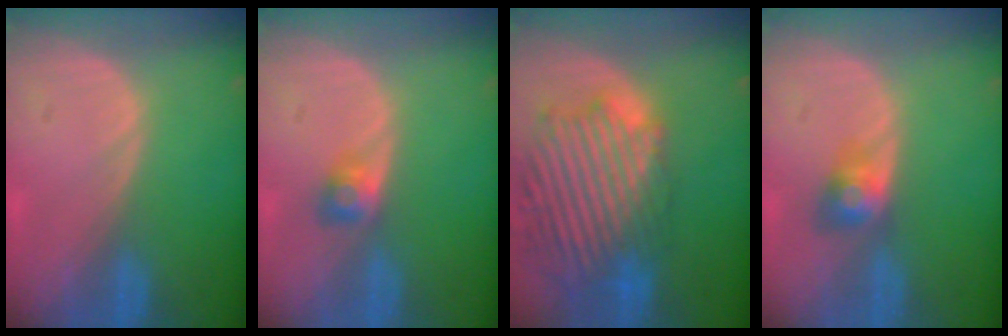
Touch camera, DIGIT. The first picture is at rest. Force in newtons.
{"total": 2.5, "press": 2.4, "slide": 0.8}
{"total": 14.1, "press": 12.0, "slide": 7.3}
{"total": 3.3, "press": 3.3, "slide": 0.3}